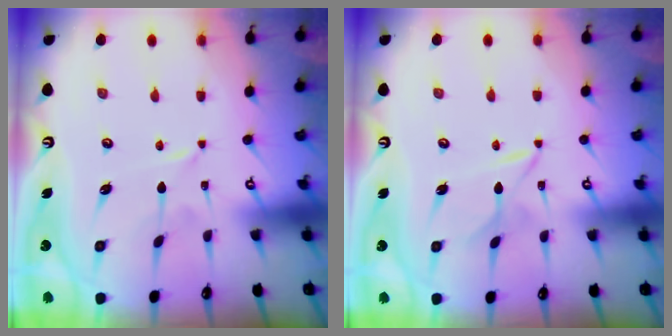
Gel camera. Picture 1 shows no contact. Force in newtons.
{"total": 2.3, "press": 2.3, "slide": 0.2}